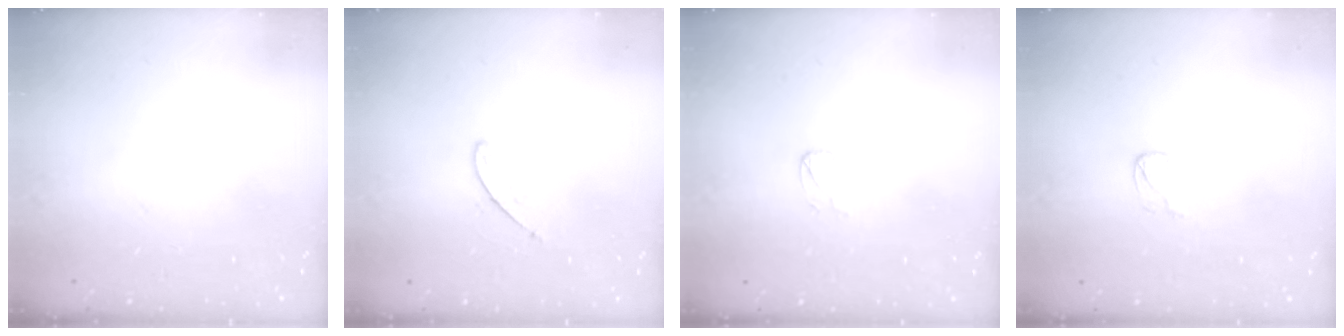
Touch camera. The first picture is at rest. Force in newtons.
{"total": 3.8, "press": 3.8, "slide": 0.3}
{"total": 2.6, "press": 2.6, "slide": 0.2}
{"total": 3.4, "press": 3.4, "slide": 0.3}